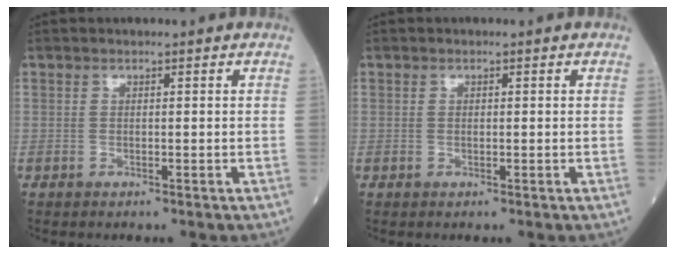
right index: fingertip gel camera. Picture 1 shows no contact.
{"total": 0.6, "force": [0.1, 0.3, 0.5], "torque": [-0.011, 0.000, 0.004]}